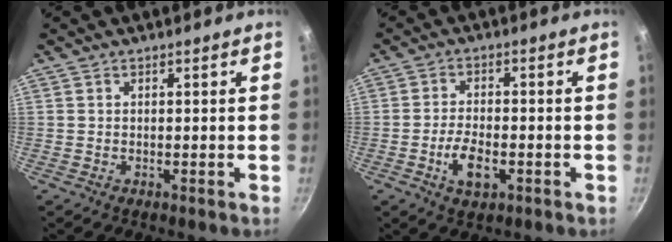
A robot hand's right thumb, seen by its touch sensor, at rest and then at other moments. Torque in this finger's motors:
{"motor_torque": [-0.33, 0.52, -0.33, 0.06, 0.01]}